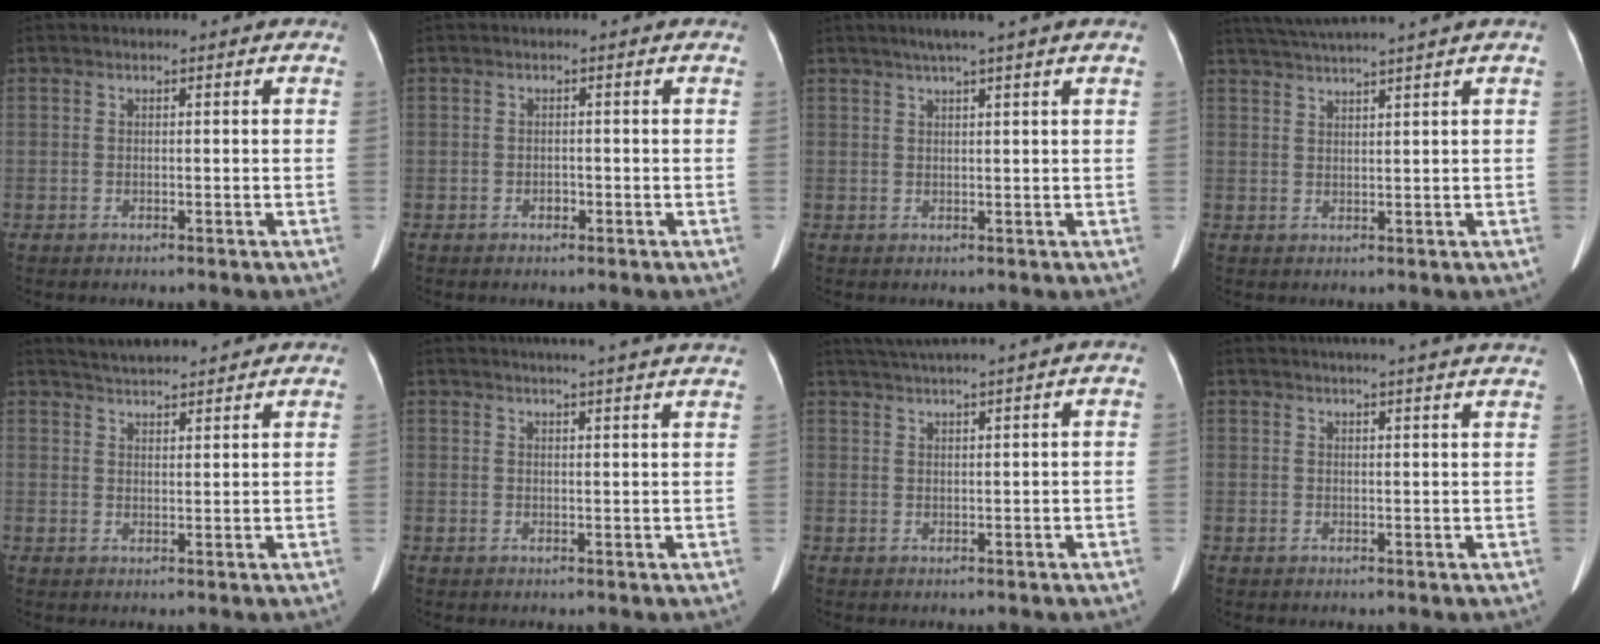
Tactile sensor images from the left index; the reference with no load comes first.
{"total": 0.8, "force": [-0.4, 0.5, 0.4], "torque": [-0.006, 0.003, -0.007]}
{"total": 4.4, "force": [3.2, -1.1, 2.9], "torque": [-0.044, 0.016, 0.054]}
{"total": 7.3, "force": [6.1, -2.0, 3.4], "torque": [-0.054, 0.019, 0.097]}
{"total": 8.2, "force": [7.8, 0.9, 2.4], "torque": [-0.043, 0.029, 0.113]}
{"total": 15.1, "force": [13.7, -0.1, 6.4], "torque": [-0.095, 0.001, 0.159]}
{"total": 6.1, "force": [5.1, -1.8, 2.8], "torque": [-0.044, 0.020, 0.084]}
{"total": 15.0, "force": [13.6, 0.0, 6.3], "torque": [-0.094, 0.005, 0.158]}